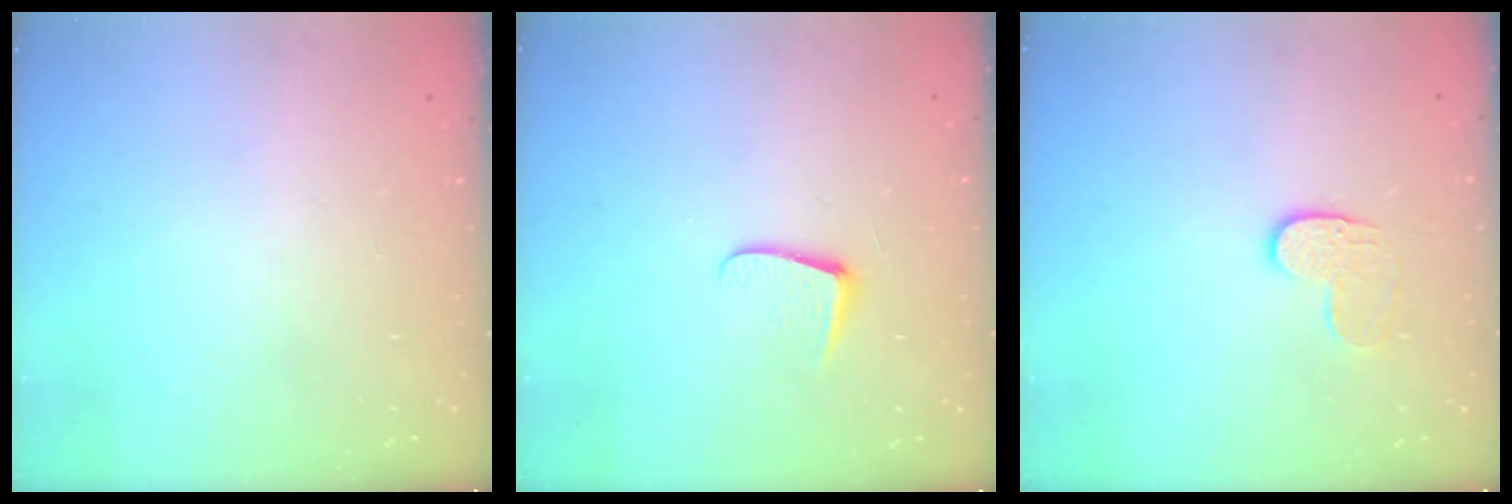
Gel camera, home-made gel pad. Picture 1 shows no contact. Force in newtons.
{"total": 5.9, "press": 5.8, "slide": 0.5}
{"total": 5.7, "press": 5.7, "slide": 0.4}